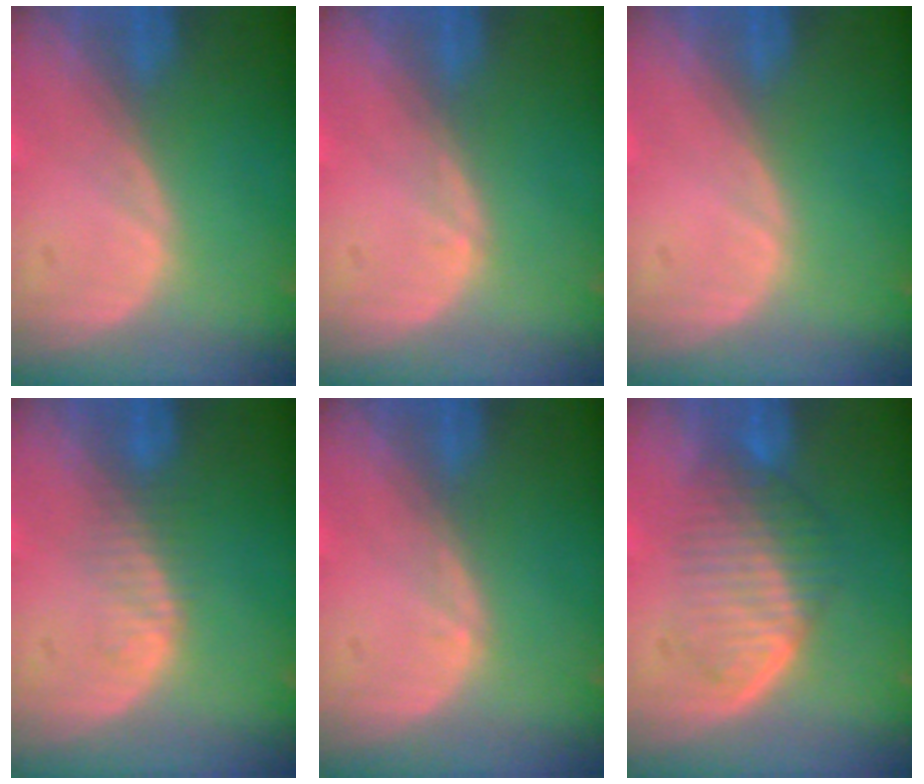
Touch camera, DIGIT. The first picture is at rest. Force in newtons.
{"total": 0.8, "press": 0.7, "slide": 0.1}
{"total": 0.0}
{"total": 2.3, "press": 2.3, "slide": 0.3}
{"total": 0.8, "press": 0.7, "slide": 0.1}
{"total": 6.2, "press": 6.1, "slide": 1.0}